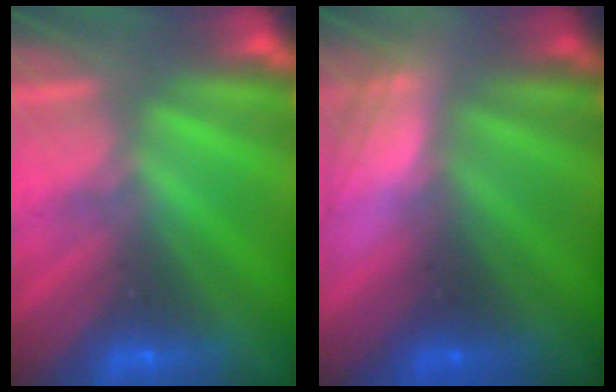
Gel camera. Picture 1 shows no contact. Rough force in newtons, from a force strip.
{"total": 2.8}